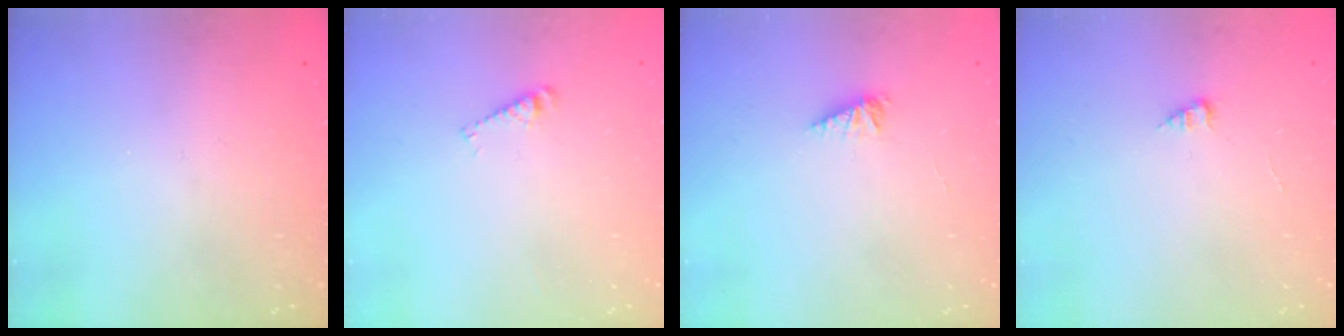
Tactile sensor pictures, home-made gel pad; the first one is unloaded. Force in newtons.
{"total": 2.9, "press": 2.9, "slide": 0.4}
{"total": 2.4, "press": 2.4, "slide": 0.3}
{"total": 1.2, "press": 1.2, "slide": 0.2}